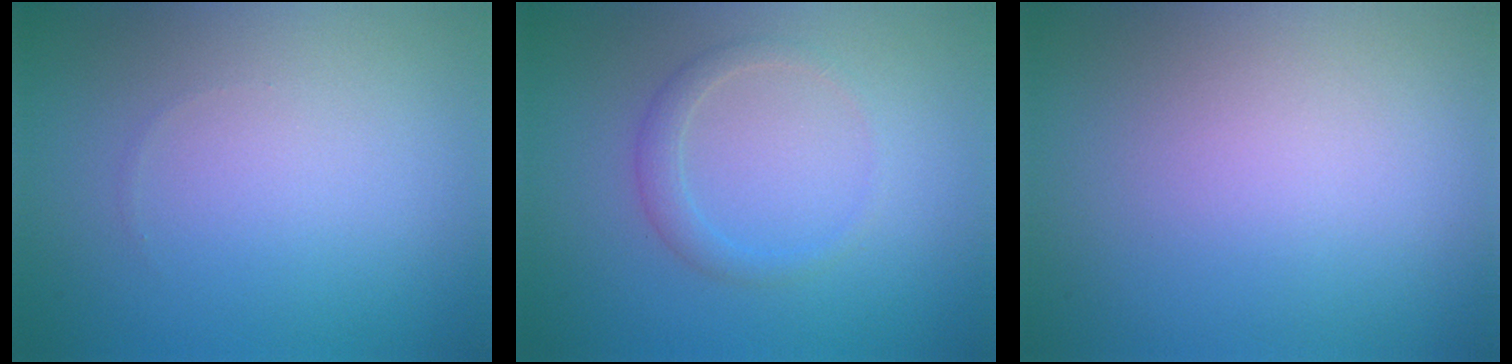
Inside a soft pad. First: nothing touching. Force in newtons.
{"total": 1.6, "press": 1.6, "slide": 0.1}
{"total": 0.0}